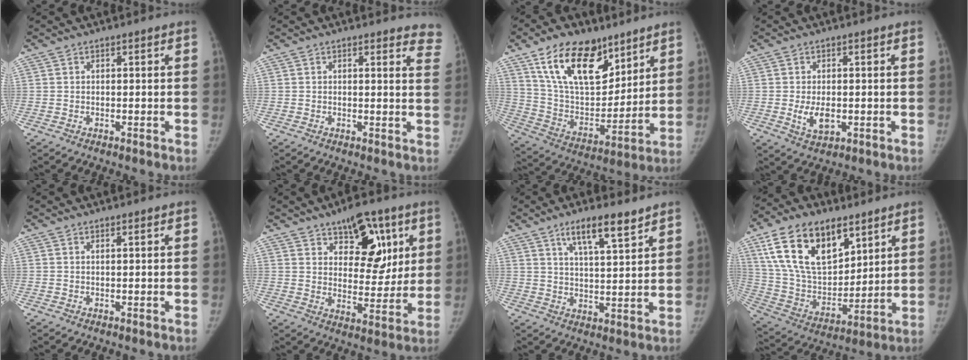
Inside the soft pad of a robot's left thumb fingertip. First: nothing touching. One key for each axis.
{"total": 6.8, "fx": 6.4, "fy": 1.7, "fz": 1.5, "tx": 0.026, "ty": -0.034, "tz": 0.037}
{"total": 20.8, "fx": 12.6, "fy": 11.1, "fz": 12.2, "tx": -0.166, "ty": -0.054, "tz": 0.233}
{"total": 4.8, "fx": -0.6, "fy": 2.8, "fz": 3.9, "tx": -0.065, "ty": -0.009, "tz": -0.003}
{"total": 0.6, "fx": 0.5, "fy": 0.0, "fz": 0.4, "tx": -0.006, "ty": -0.003, "tz": 0.011}
{"total": 13.9, "fx": 6.9, "fy": 7.8, "fz": 9.2, "tx": -0.080, "ty": -0.035, "tz": 0.107}
{"total": 8.7, "fx": 5.9, "fy": 1.9, "fz": 6.1, "tx": -0.094, "ty": -0.034, "tz": 0.105}
{"total": 21.8, "fx": 11.4, "fy": 12.1, "fz": 14.1, "tx": -0.225, "ty": -0.041, "tz": 0.217}